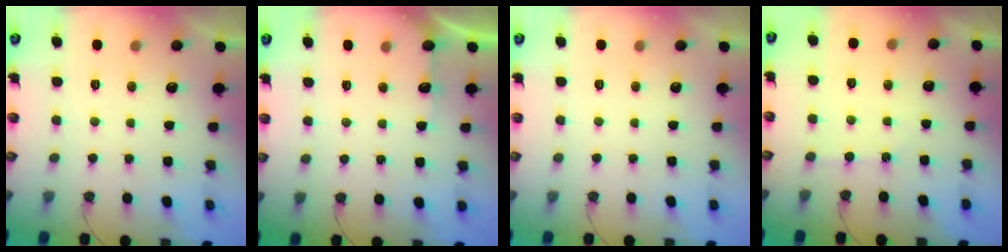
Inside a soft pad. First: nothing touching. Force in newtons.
{"total": 4.2, "press": 4.2, "slide": 0.5}
{"total": 0.0}
{"total": 2.2, "press": 2.2, "slide": 0.4}